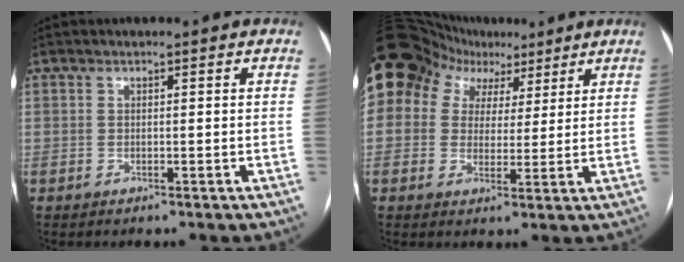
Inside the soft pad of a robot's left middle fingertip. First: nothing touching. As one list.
[{"total": 21.3, "force": [12.2, 15.5, 8.1], "torque": [-0.230, 0.090, 0.218]}]